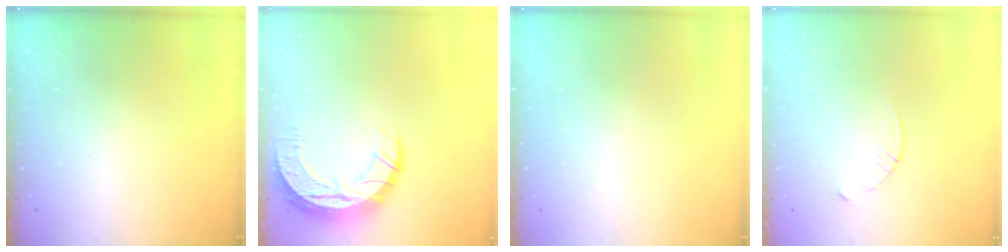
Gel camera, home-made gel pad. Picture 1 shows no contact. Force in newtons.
{"total": 11.0, "press": 11.0, "slide": 0.8}
{"total": 0.0}
{"total": 3.8, "press": 3.8, "slide": 0.5}